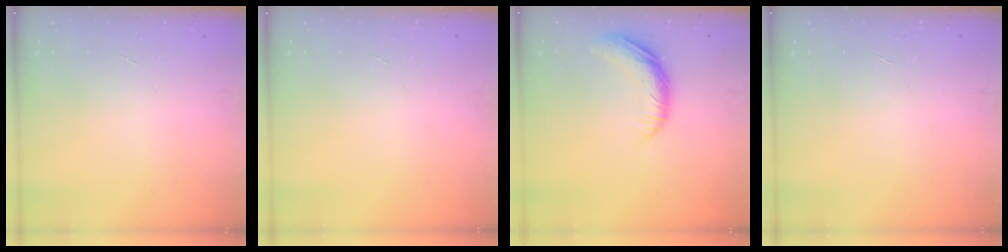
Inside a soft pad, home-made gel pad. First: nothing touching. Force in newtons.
{"total": 0.0}
{"total": 11.2, "press": 11.1, "slide": 0.9}
{"total": 0.0}